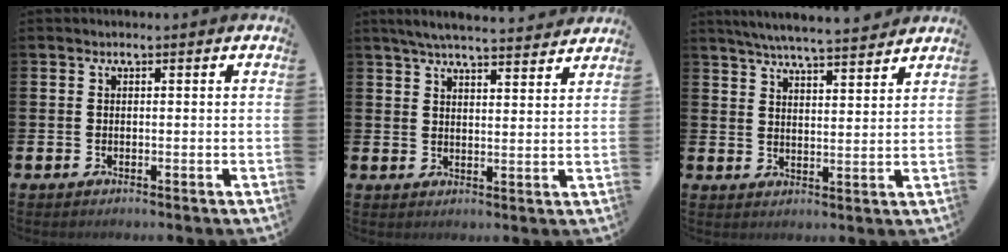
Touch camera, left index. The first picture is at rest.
{"total": 5.4, "force": [5.2, 0.3, 1.4], "torque": [-0.037, -0.027, 0.091]}
{"total": 5.7, "force": [5.6, -0.1, 1.3], "torque": [-0.039, -0.034, 0.098]}